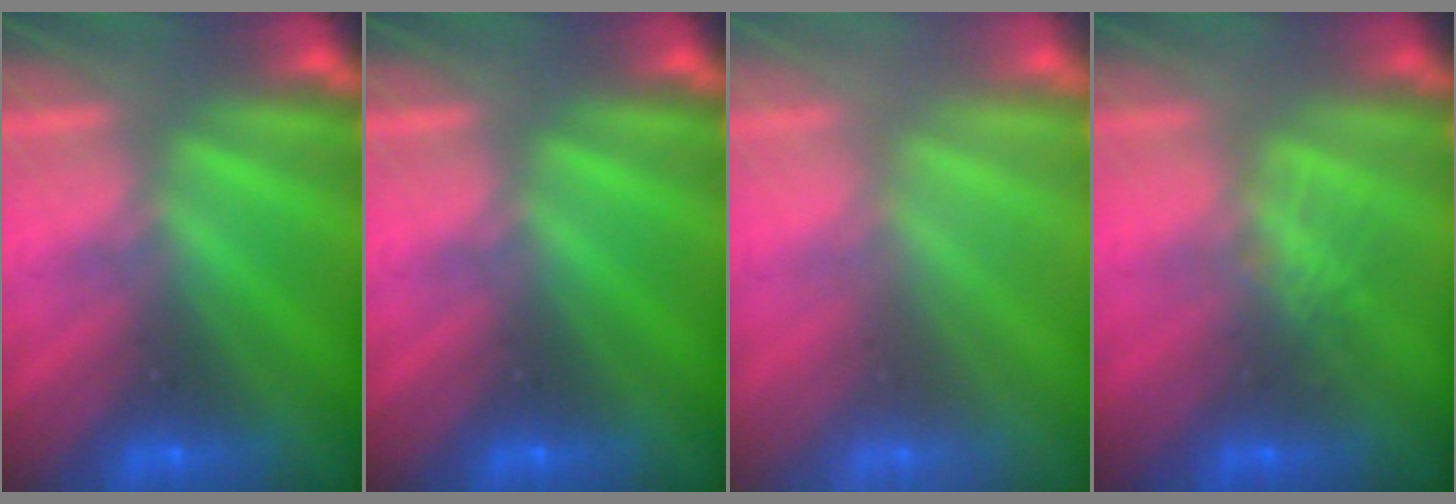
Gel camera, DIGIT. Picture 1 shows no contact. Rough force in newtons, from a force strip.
{"total": 0.0}
{"total": 2.7}
{"total": 2.7}